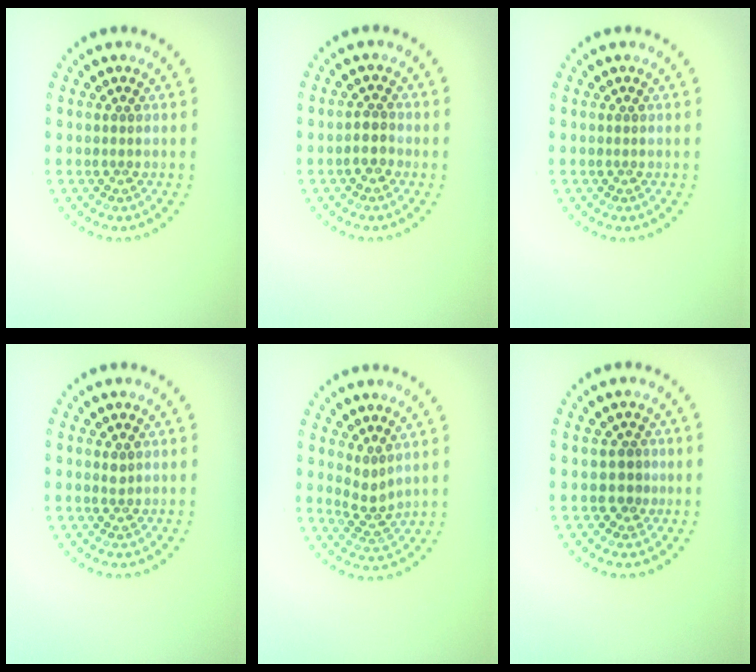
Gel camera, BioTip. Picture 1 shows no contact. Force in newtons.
{"total": 1.6, "press": 1.4, "slide": 0.7}
{"total": 0.0}
{"total": 0.7, "press": 0.4, "slide": 0.6}
{"total": 2.1, "press": 1.5, "slide": 1.5}
{"total": 1.2, "press": 1.0, "slide": 0.8}